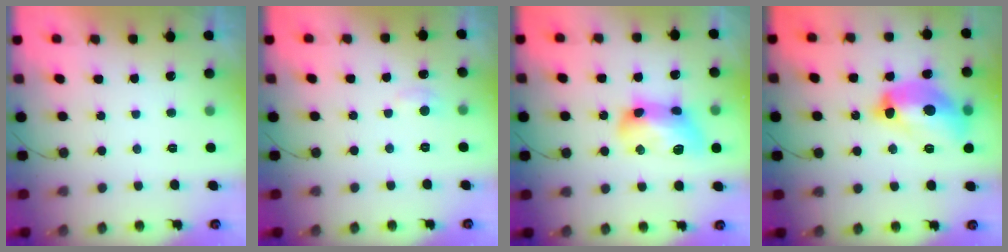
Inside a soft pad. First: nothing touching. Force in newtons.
{"total": 4.3, "press": 4.3, "slide": 0.6}
{"total": 14.3, "press": 14.2, "slide": 0.5}
{"total": 14.6, "press": 14.5, "slide": 1.4}